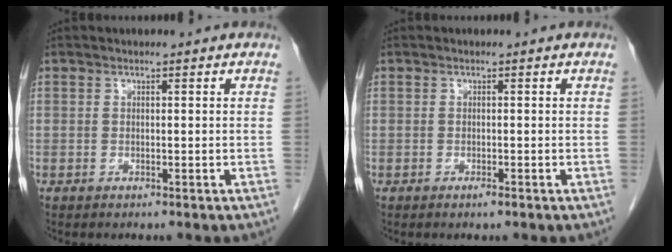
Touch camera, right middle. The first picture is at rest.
{"total": 0.8, "force": [-0.5, 0.1, 0.6], "torque": [-0.010, 0.000, -0.007]}